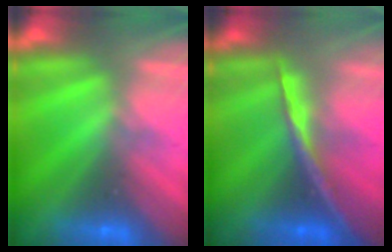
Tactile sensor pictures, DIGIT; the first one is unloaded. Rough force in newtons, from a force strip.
{"total": 1.7}